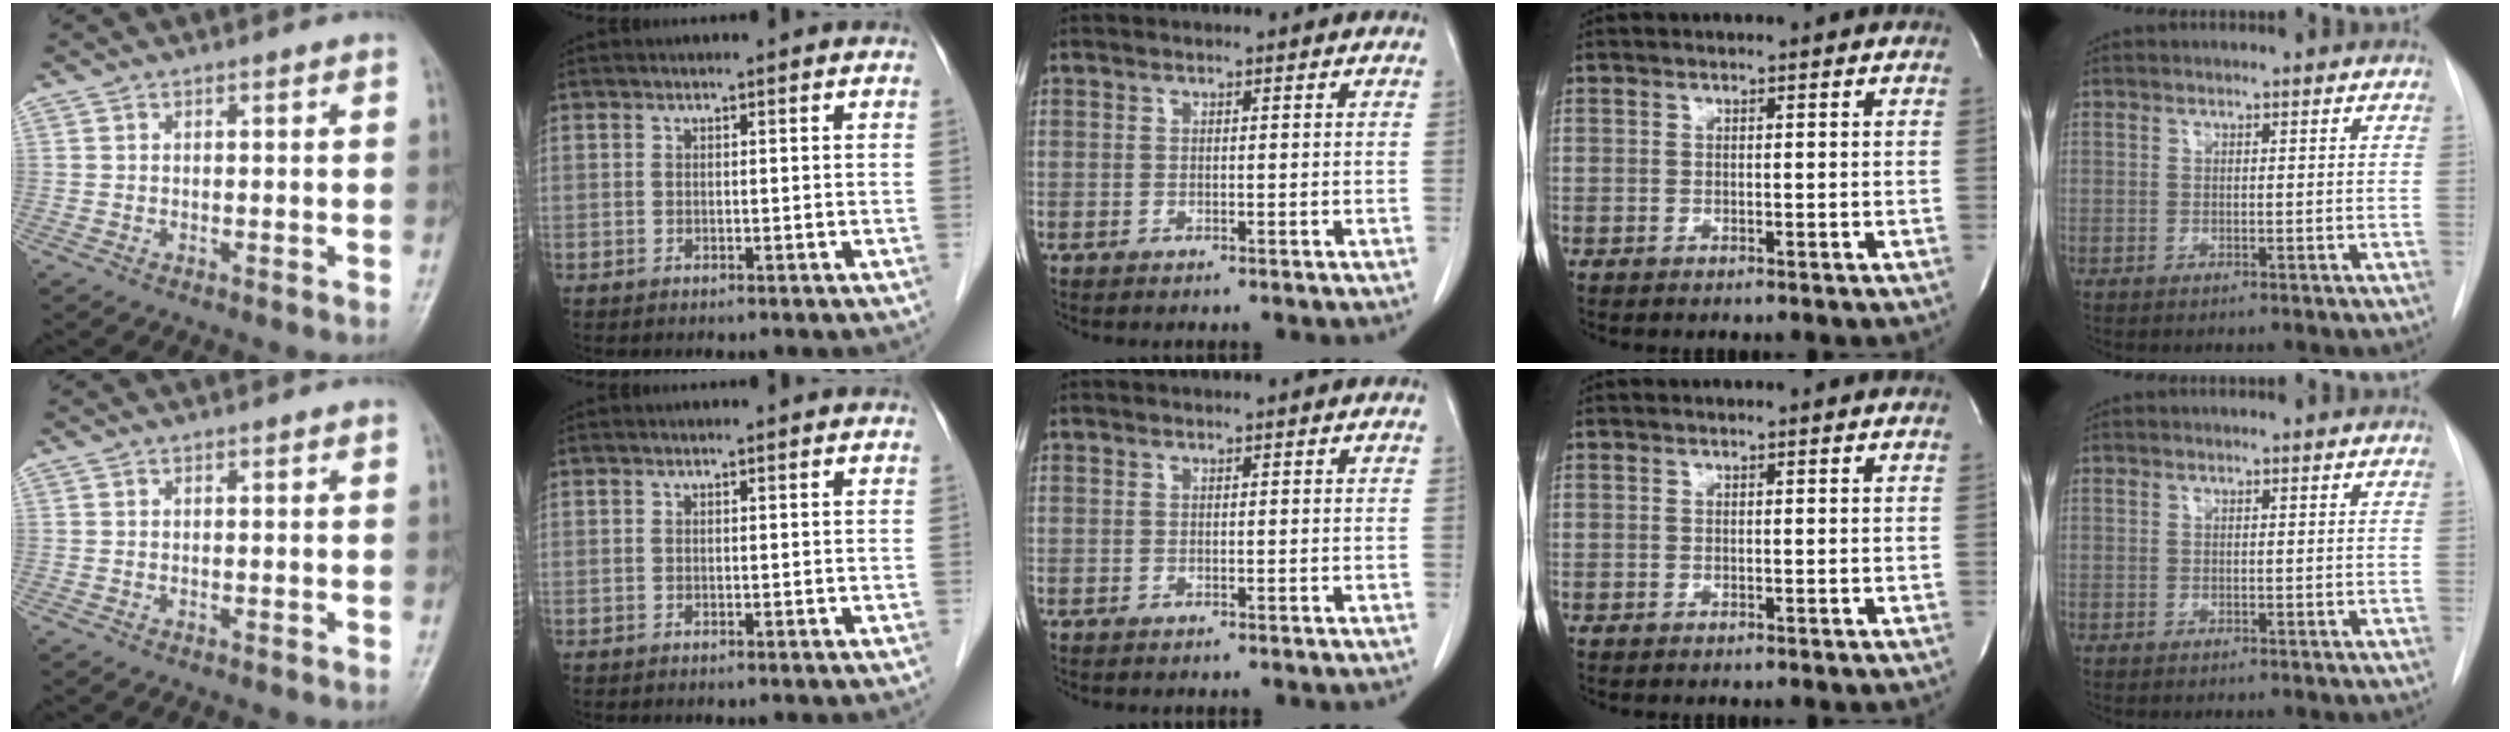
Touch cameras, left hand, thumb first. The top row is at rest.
{}